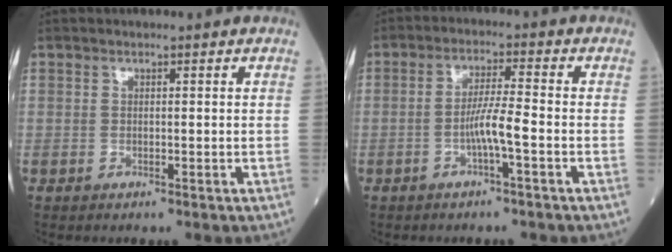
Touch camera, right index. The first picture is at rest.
{"total": 4.7, "force": [-1.6, -0.3, 4.4], "torque": [-0.085, 0.004, -0.032]}